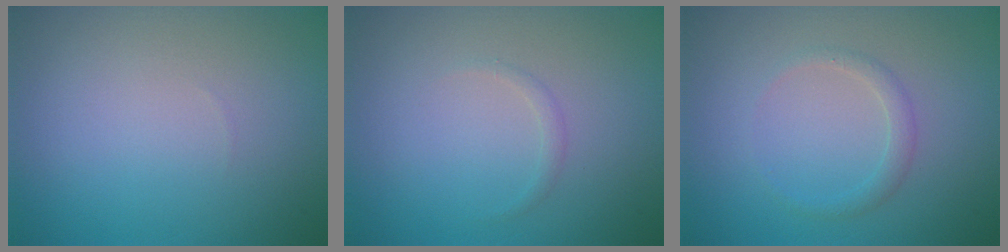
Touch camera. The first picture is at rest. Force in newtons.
{"total": 0.6, "press": 0.6, "slide": 0.1}
{"total": 1.2, "press": 1.2, "slide": 0.0}